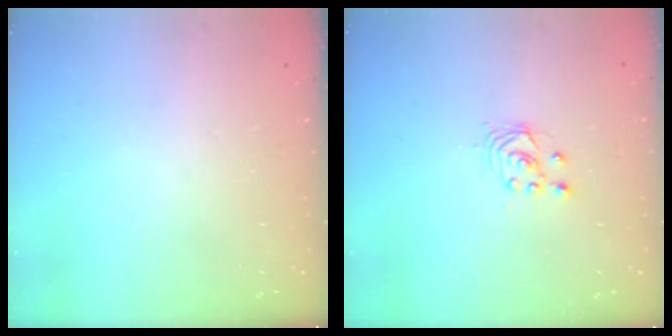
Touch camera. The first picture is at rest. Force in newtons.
{"total": 2.5, "press": 2.5, "slide": 0.2}